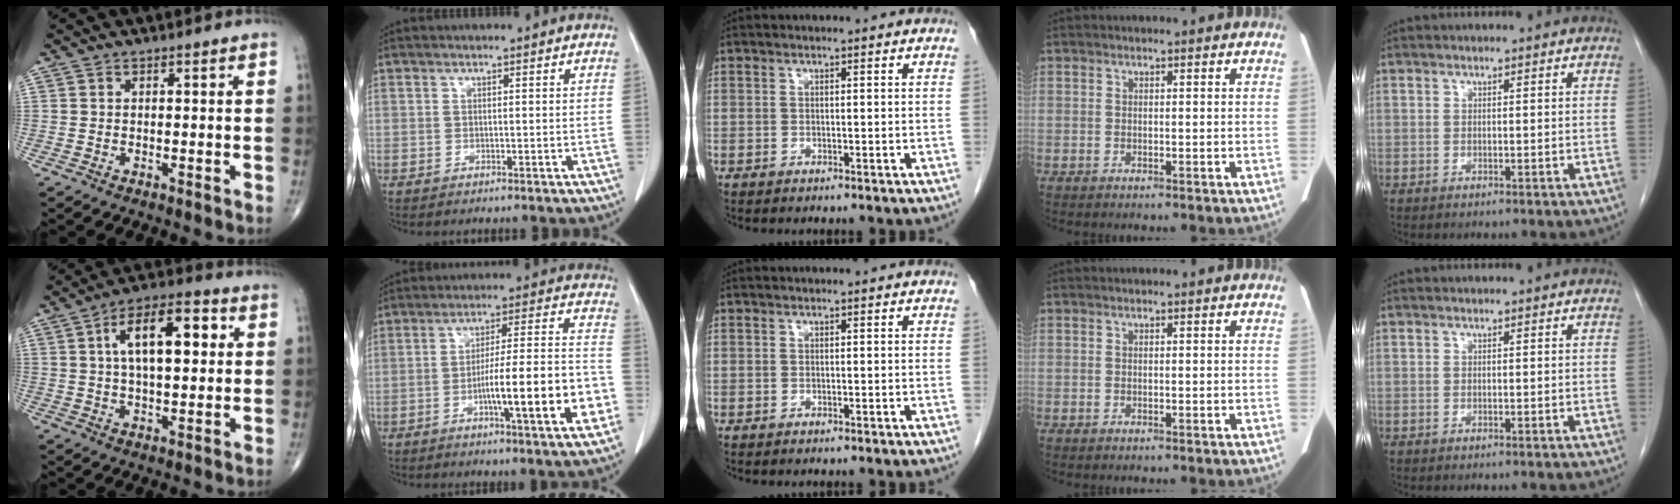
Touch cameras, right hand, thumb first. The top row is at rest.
{"thumb": {"total": 13.6, "force": [3.1, 6.2, 11.7], "torque": [-0.174, 0.016, 0.045]}, "index": {"total": 16.0, "force": [-5.1, 1.0, 15.1], "torque": [-0.235, 0.007, -0.077]}}